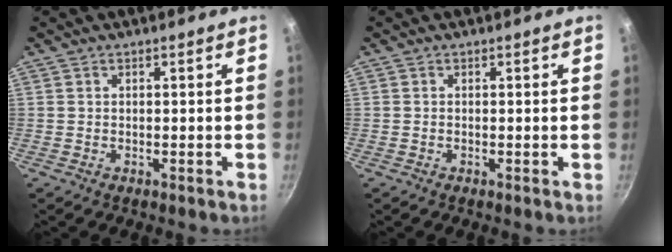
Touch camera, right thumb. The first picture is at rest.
{"total": 0.0}